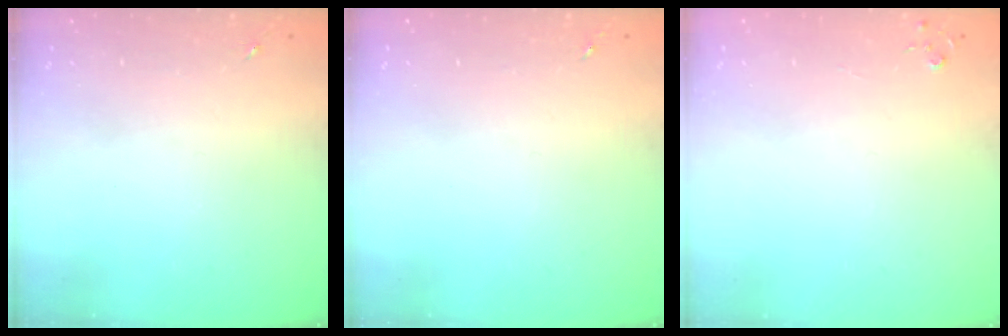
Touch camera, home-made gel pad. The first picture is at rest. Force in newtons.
{"total": 0.0}
{"total": 2.7, "press": 2.7, "slide": 0.3}